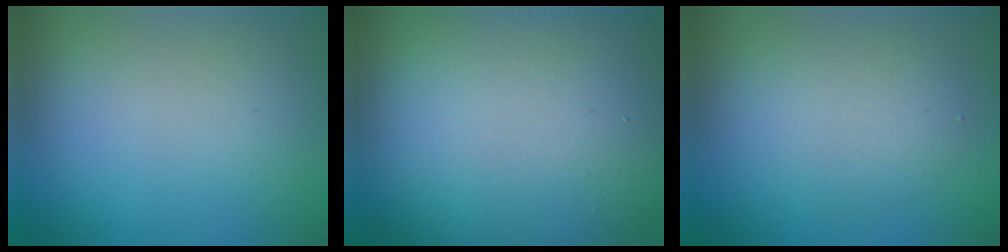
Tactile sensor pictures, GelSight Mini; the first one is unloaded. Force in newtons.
{"total": 17.5, "press": 17.5, "slide": 0.8}
{"total": 2.9, "press": 2.9, "slide": 0.3}